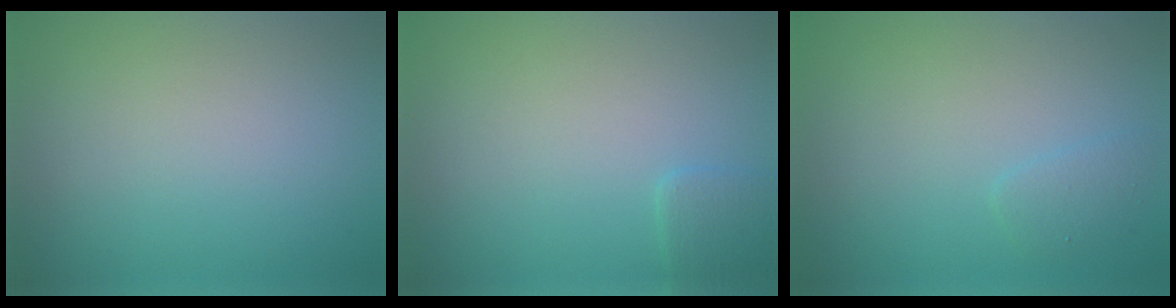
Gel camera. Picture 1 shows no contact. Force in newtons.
{"total": 1.3, "press": 1.3, "slide": 0.1}
{"total": 1.1, "press": 1.1, "slide": 0.1}